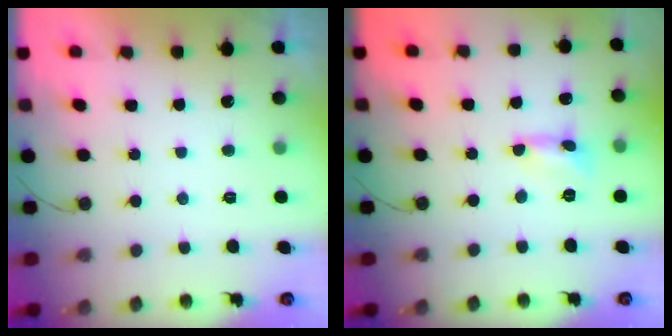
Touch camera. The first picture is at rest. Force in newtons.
{"total": 1.0, "press": 1.0, "slide": 0.1}